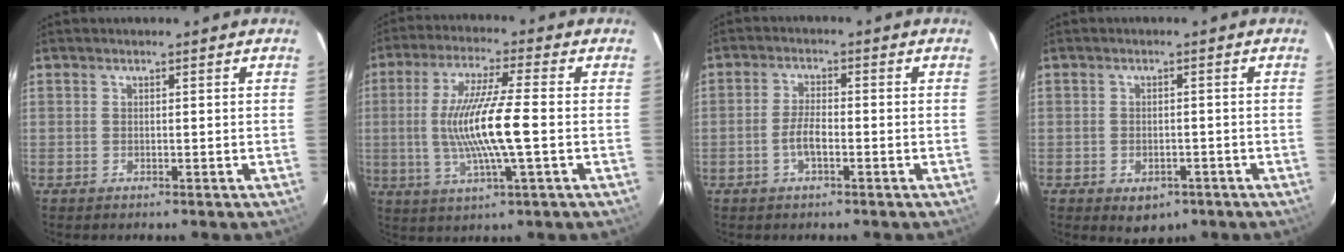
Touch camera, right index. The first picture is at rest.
{"total": 13.3, "force": [-1.4, 0.7, 13.2], "torque": [-0.250, -0.008, -0.022]}
{"total": 3.8, "force": [-1.6, 1.2, 3.2], "torque": [-0.069, 0.003, -0.029]}
{"total": 4.8, "force": [-2.5, 3.4, 2.3], "torque": [-0.045, -0.004, -0.022]}